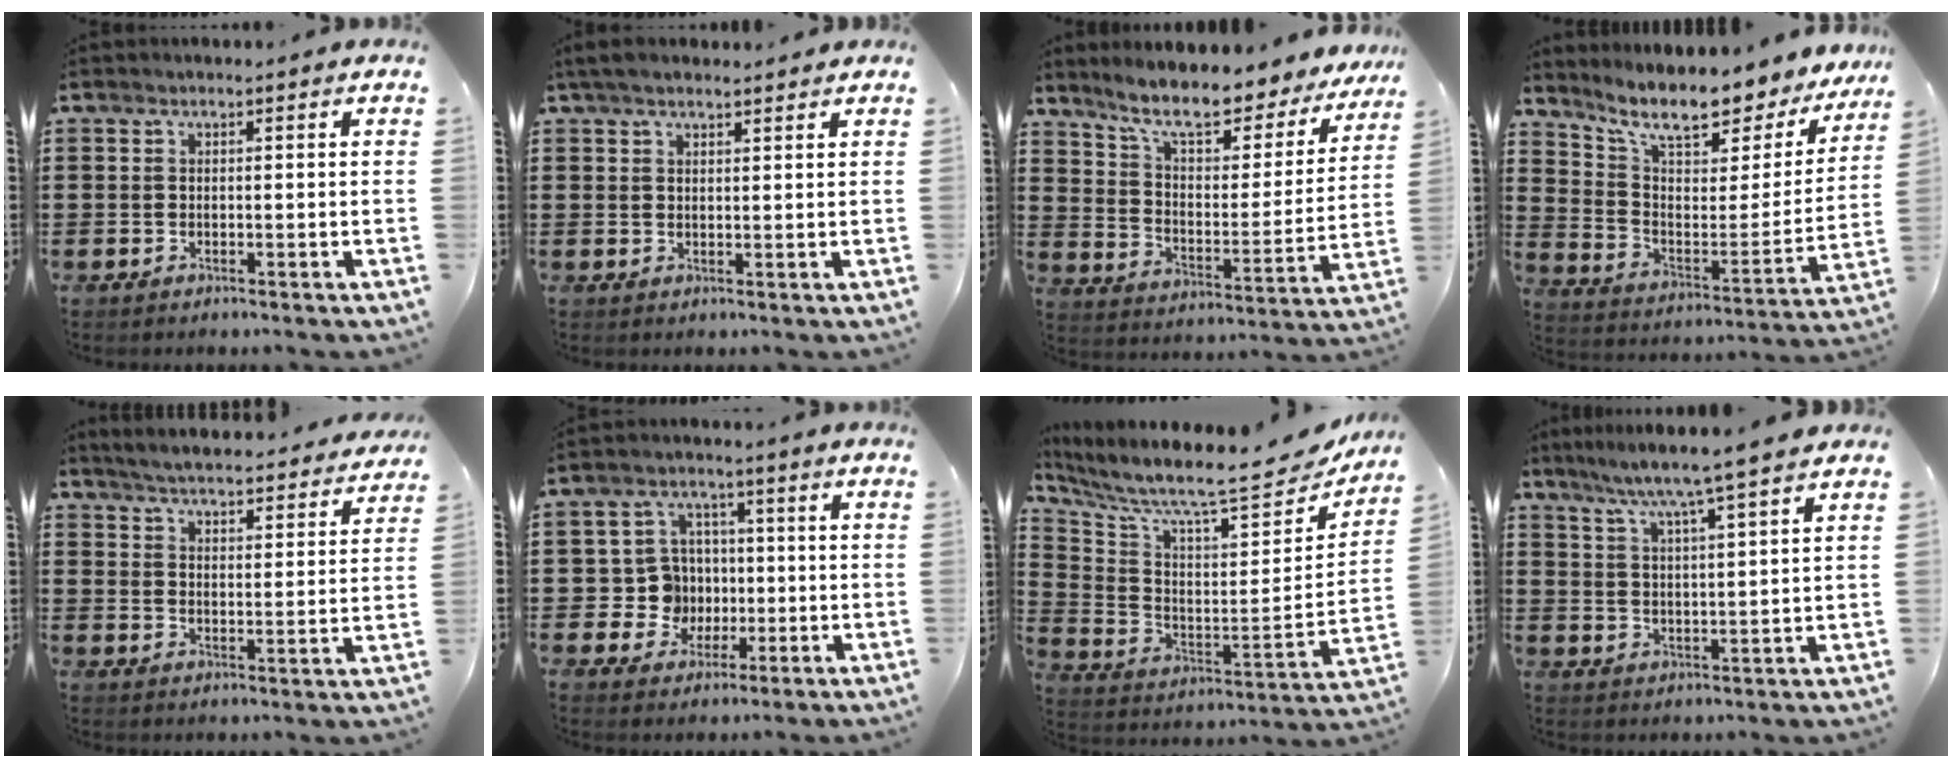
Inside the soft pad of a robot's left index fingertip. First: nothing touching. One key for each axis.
{"total": 2.8, "fx": 2.2, "fy": 0.8, "fz": 1.5, "tx": -0.034, "ty": 0.006, "tz": 0.042}
{"total": 9.3, "fx": 7.9, "fy": 1.2, "fz": 4.8, "tx": -0.115, "ty": -0.050, "tz": 0.130}
{"total": 10.0, "fx": 8.3, "fy": 2.1, "fz": 5.2, "tx": -0.113, "ty": -0.065, "tz": 0.135}
{"total": 4.5, "fx": 4.4, "fy": -0.5, "fz": 0.7, "tx": -0.037, "ty": -0.037, "tz": 0.072}
{"total": 7.1, "fx": 0.0, "fy": 6.9, "fz": 1.9, "tx": -0.057, "ty": 0.013, "tz": 0.006}
{"total": 7.5, "fx": 6.9, "fy": 0.3, "fz": 3.0, "tx": -0.080, "ty": -0.078, "tz": 0.107}
{"total": 5.7, "fx": 4.8, "fy": -1.5, "fz": 2.7, "tx": -0.072, "ty": -0.034, "tz": 0.077}